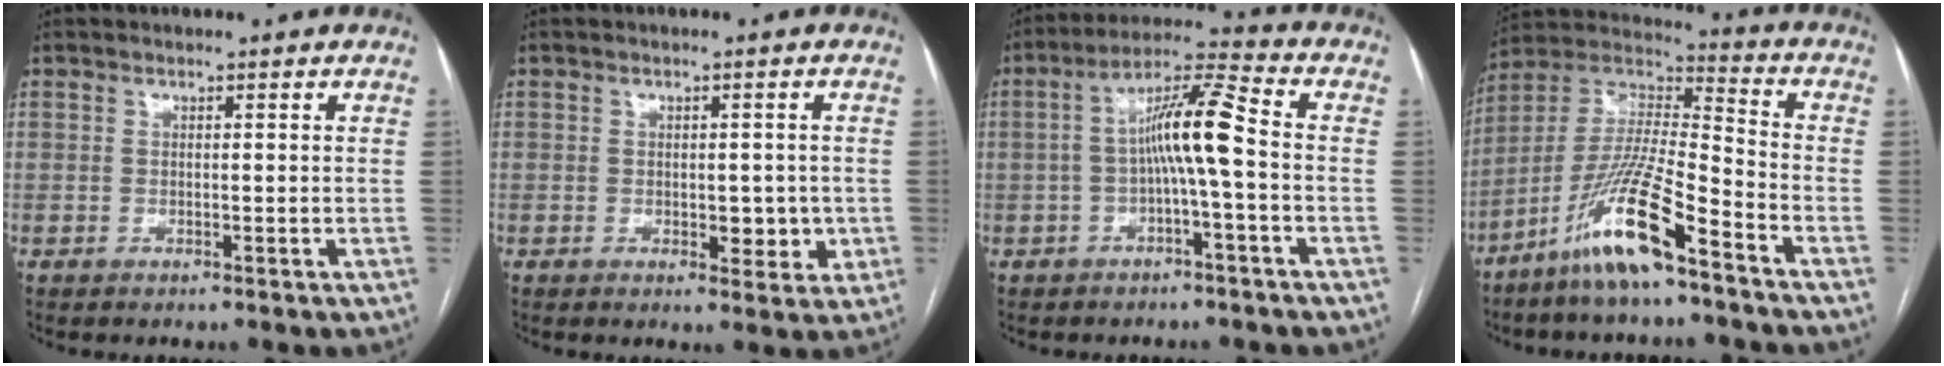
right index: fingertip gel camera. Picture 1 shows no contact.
{"total": 4.1, "force": [-0.6, 2.3, 3.3], "torque": [-0.035, 0.001, -0.001]}
{"total": 8.7, "force": [-1.0, 0.3, 8.6], "torque": [-0.156, 0.028, -0.022]}
{"total": 14.4, "force": [-8.9, 0.8, 11.2], "torque": [-0.232, -0.010, -0.174]}